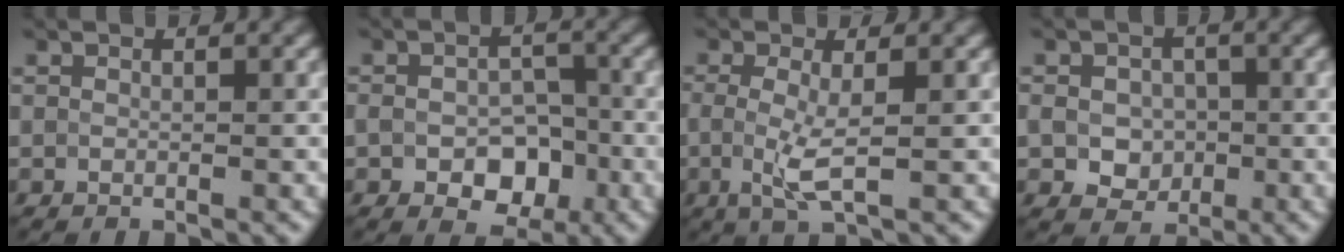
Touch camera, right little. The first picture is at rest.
{"total": 4.9, "force": [-1.7, 3.3, 3.2], "torque": [-0.052, -0.007, -0.025]}
{"total": 2.8, "force": [-0.3, 0.5, 2.8], "torque": [-0.061, -0.008, -0.002]}
{"total": 3.6, "force": [-0.6, 3.0, 1.9], "torque": [-0.039, -0.006, -0.006]}